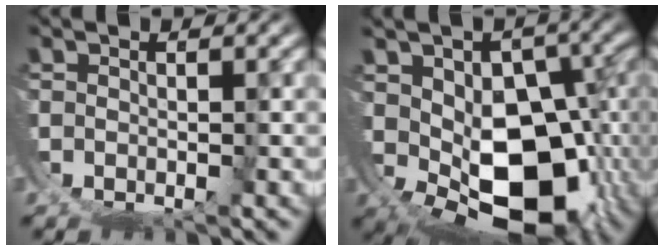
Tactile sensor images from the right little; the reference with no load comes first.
{"total": 13.8, "force": [-4.1, 8.5, 10.1], "torque": [-0.178, -0.086, -0.021]}